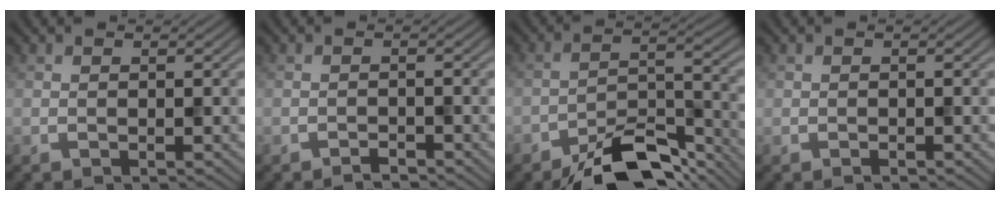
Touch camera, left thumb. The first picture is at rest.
{"total": 1.2, "force": [-1.1, 0.2, 0.4], "torque": [-0.007, 0.002, -0.021]}
{"total": 10.0, "force": [-7.7, 3.5, 5.4], "torque": [-0.079, 0.008, -0.138]}
{"total": 0.6, "force": [-0.4, 0.4, 0.1], "torque": [-0.002, -0.004, -0.006]}